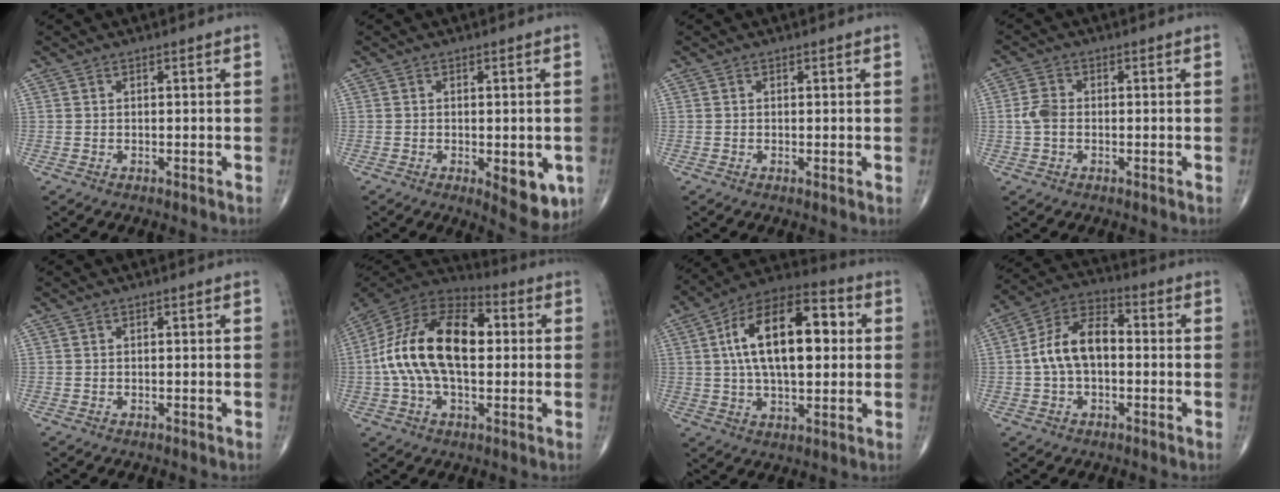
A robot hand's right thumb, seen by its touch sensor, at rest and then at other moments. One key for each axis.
{"total": 7.7, "fx": -2.3, "fy": 3.2, "fz": 6.6, "tx": -0.063, "ty": -0.010, "tz": -0.023}
{"total": 0.6, "fx": 0.0, "fy": 0.1, "fz": 0.6, "tx": -0.013, "ty": -0.003, "tz": -0.003}
{"total": 3.6, "fx": -0.4, "fy": 2.5, "fz": 2.6, "tx": -0.058, "ty": 0.008, "tz": -0.013}
{"total": 0.0}
{"total": 20.9, "fx": 1.2, "fy": 11.6, "fz": 17.4, "tx": -0.326, "ty": 0.030, "tz": 0.011}
{"total": 19.9, "fx": 3.2, "fy": 9.8, "fz": 17.0, "tx": -0.269, "ty": 0.022, "tz": 0.045}
{"total": 11.2, "fx": -0.3, "fy": 6.7, "fz": 8.9, "tx": -0.161, "ty": 0.037, "tz": -0.016}